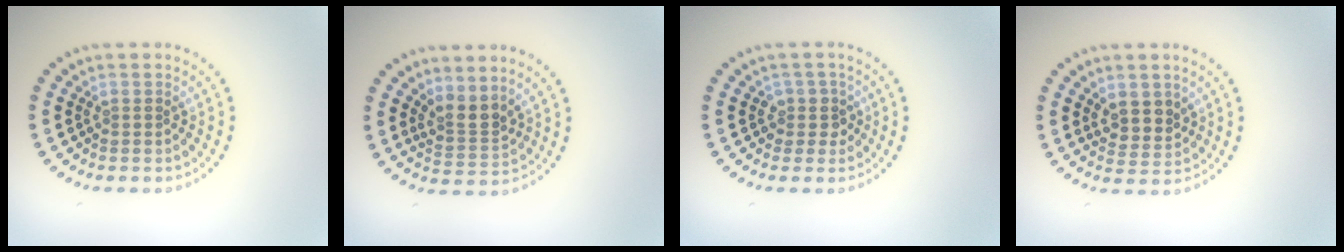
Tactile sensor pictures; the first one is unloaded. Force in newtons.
{"total": 2.6, "press": 1.9, "slide": 1.8}
{"total": 1.7, "press": 1.5, "slide": 1.0}
{"total": 2.5, "press": 2.3, "slide": 1.0}